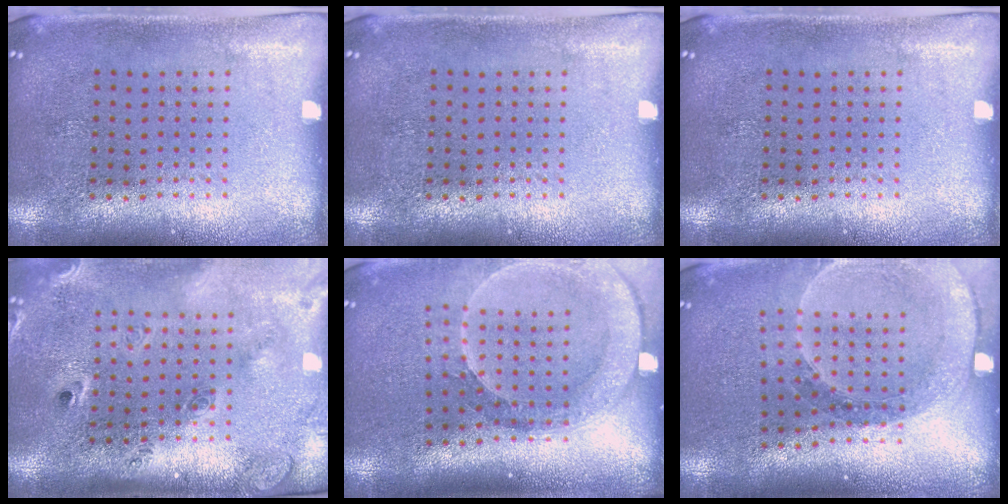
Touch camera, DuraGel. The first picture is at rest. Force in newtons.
{"total": 0.0}
{"total": 0.0}
{"total": 2.6, "press": 1.9, "slide": 1.8}
{"total": 2.6, "press": 2.0, "slide": 1.7}
{"total": 1.5, "press": 1.5, "slide": 0.1}